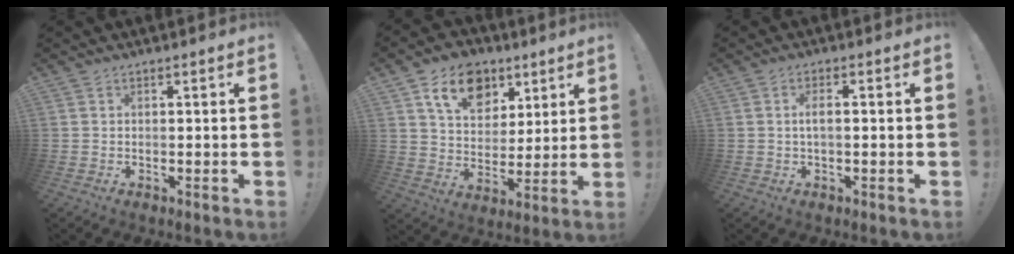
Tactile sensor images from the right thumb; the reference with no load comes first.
{"total": 14.7, "force": [7.8, 10.2, 7.1], "torque": [-0.097, -0.035, 0.146]}
{"total": 3.0, "force": [-0.1, 0.7, 2.9], "torque": [-0.044, 0.000, -0.005]}